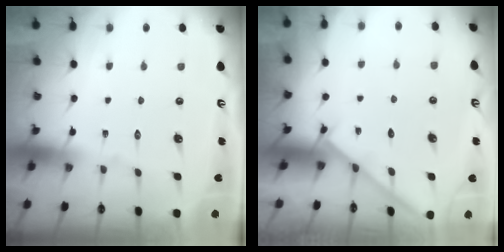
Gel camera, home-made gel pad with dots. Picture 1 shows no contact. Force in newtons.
{"total": 2.0, "press": 1.9, "slide": 0.3}